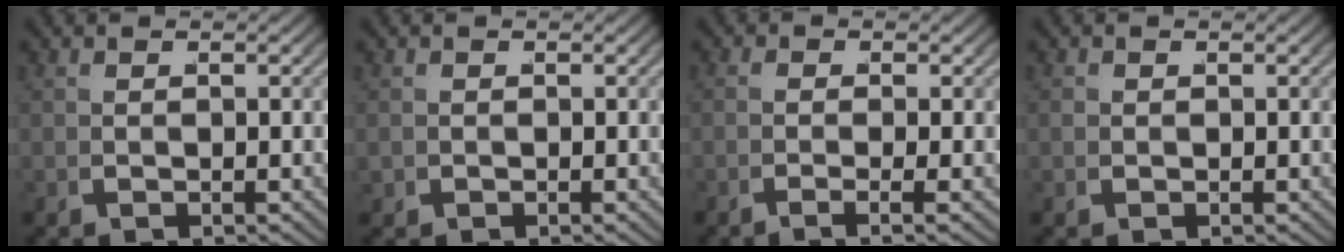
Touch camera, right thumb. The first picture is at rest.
{"total": 0.8, "force": [-0.2, 0.7, 0.2], "torque": [-0.007, -0.005, -0.002]}
{"total": 1.1, "force": [-0.6, -0.8, 0.4], "torque": [0.008, 0.009, -0.024]}
{"total": 1.1, "force": [0.1, 1.0, 0.5], "torque": [-0.008, -0.001, 0.001]}